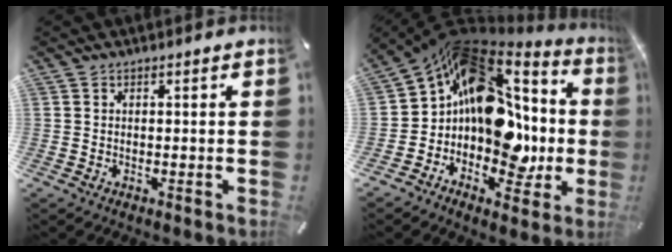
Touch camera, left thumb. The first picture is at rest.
{"total": 18.3, "force": [0.9, 13.8, 12.0], "torque": [-0.191, -0.032, 0.019]}